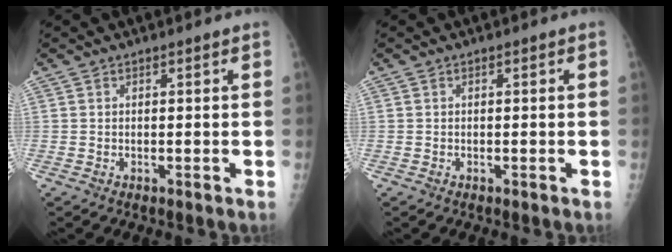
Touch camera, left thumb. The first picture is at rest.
{"total": 0.0}